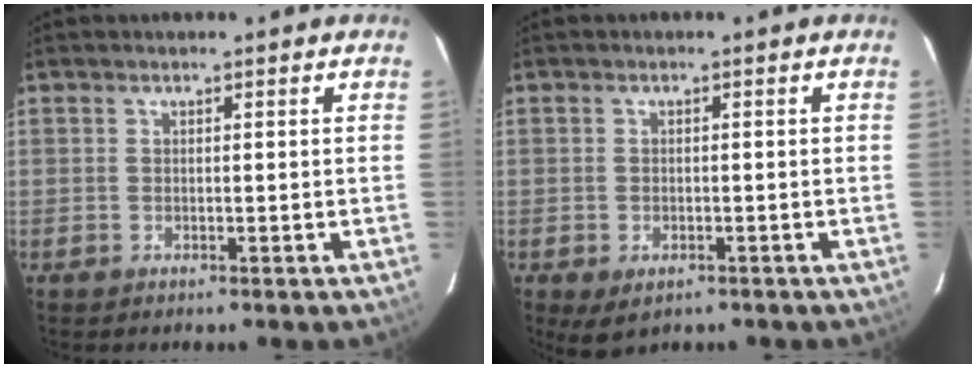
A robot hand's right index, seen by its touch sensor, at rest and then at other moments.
{"total": 5.7, "force": [-3.3, 3.6, 3.1], "torque": [-0.060, -0.005, -0.042]}